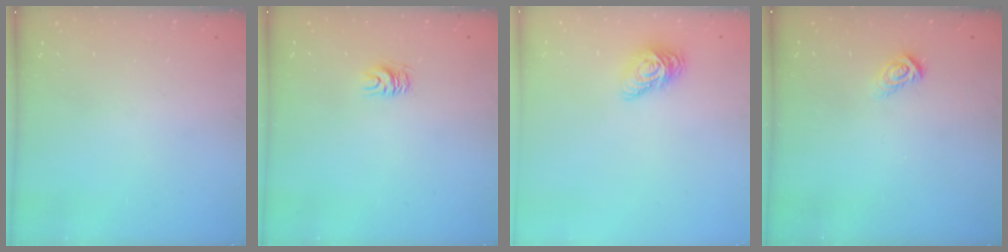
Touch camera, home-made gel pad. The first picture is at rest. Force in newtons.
{"total": 4.5, "press": 4.4, "slide": 0.5}
{"total": 9.4, "press": 9.4, "slide": 0.5}
{"total": 5.0, "press": 4.9, "slide": 0.3}